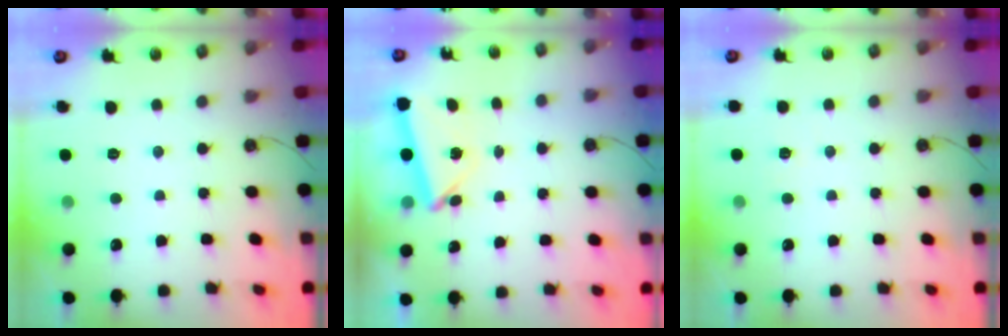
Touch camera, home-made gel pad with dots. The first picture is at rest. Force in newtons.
{"total": 5.4, "press": 5.4, "slide": 0.7}
{"total": 3.2, "press": 3.1, "slide": 0.7}